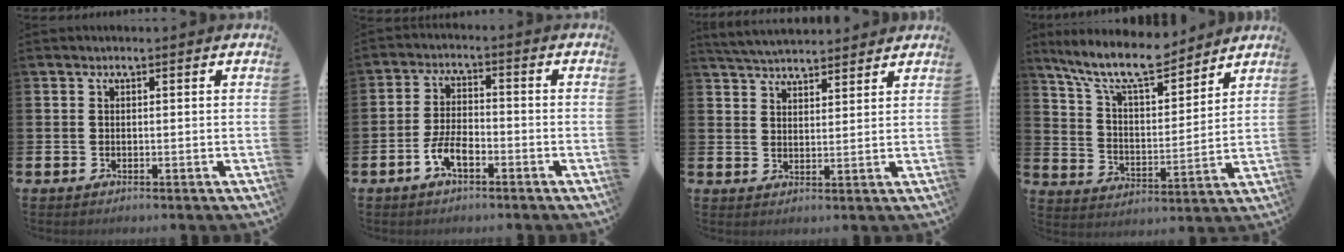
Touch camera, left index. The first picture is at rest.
{"total": 4.5, "force": [-2.2, 1.9, 3.4], "torque": [-0.072, 0.005, -0.044]}
{"total": 4.6, "force": [4.5, 0.7, 0.3], "torque": [-0.016, -0.022, 0.081]}
{"total": 11.1, "force": [9.6, 2.7, 4.8], "torque": [-0.114, -0.054, 0.170]}